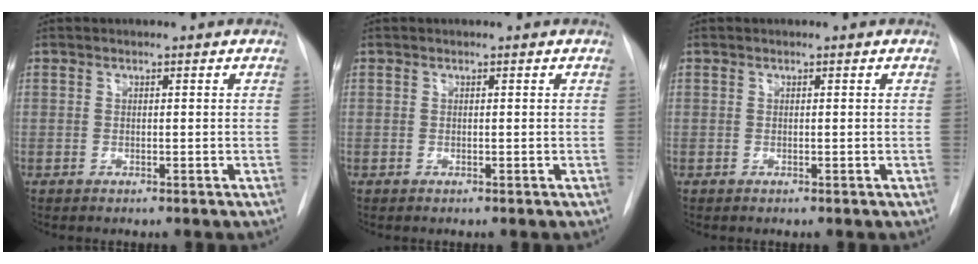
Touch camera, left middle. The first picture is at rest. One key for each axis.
{"total": 0.0}
{"total": 0.0}